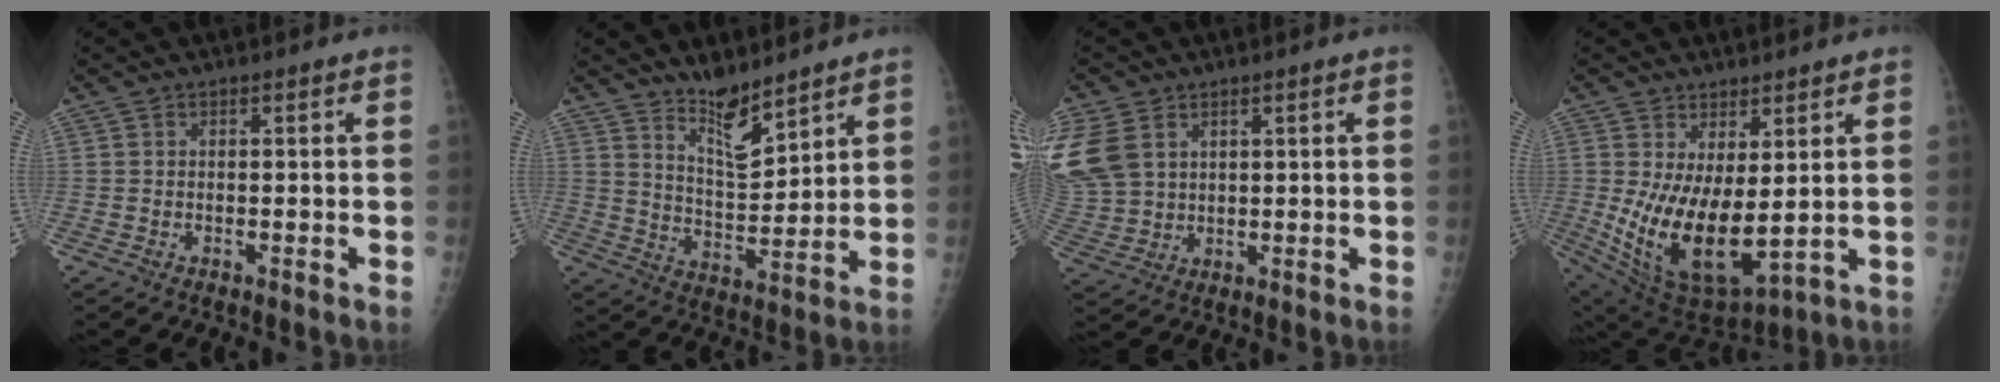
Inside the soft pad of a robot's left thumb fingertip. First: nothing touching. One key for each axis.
{"total": 8.9, "fx": 7.1, "fy": 2.7, "fz": 4.6, "tx": -0.063, "ty": -0.067, "tz": 0.136}
{"total": 12.5, "fx": 4.6, "fy": 9.3, "fz": 7.0, "tx": -0.174, "ty": -0.003, "tz": 0.104}
{"total": 14.0, "fx": 1.1, "fy": 6.2, "fz": 12.5, "tx": -0.226, "ty": -0.040, "tz": 0.045}